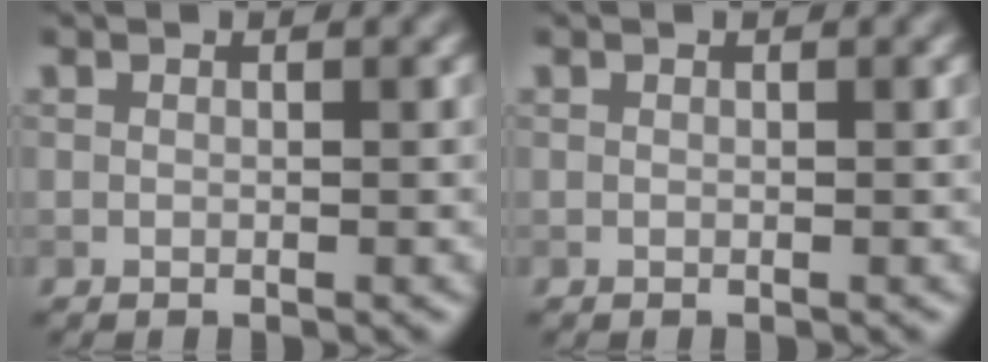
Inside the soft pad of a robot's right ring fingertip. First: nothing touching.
{"total": 0.0}